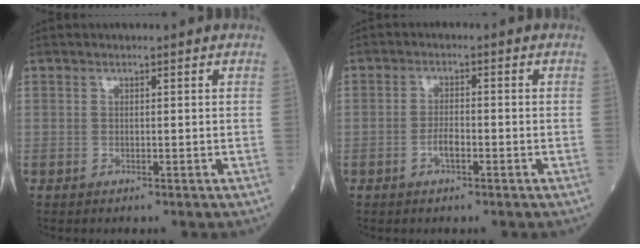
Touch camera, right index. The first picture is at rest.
{"total": 2.4, "force": [-1.1, 0.8, 2.0], "torque": [-0.039, 0.002, -0.021]}